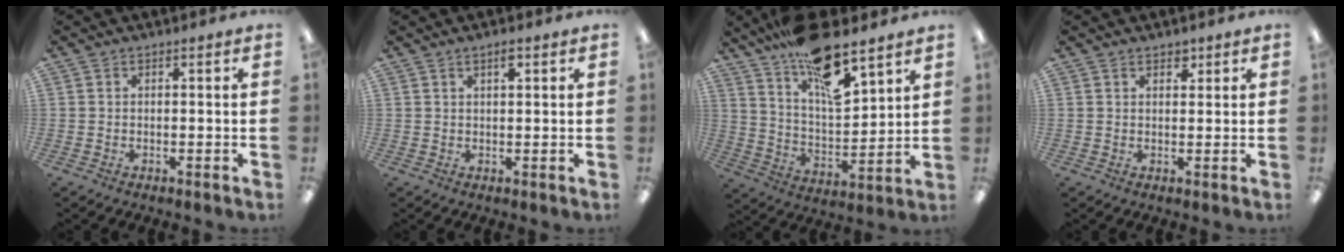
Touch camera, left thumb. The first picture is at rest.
{"total": 2.1, "force": [1.4, 0.5, 1.4], "torque": [-0.024, -0.001, 0.023]}
{"total": 18.4, "force": [13.6, 5.8, 11.0], "torque": [-0.188, -0.085, 0.234]}
{"total": 2.1, "force": [1.6, 1.1, 0.8], "torque": [-0.001, -0.007, 0.026]}